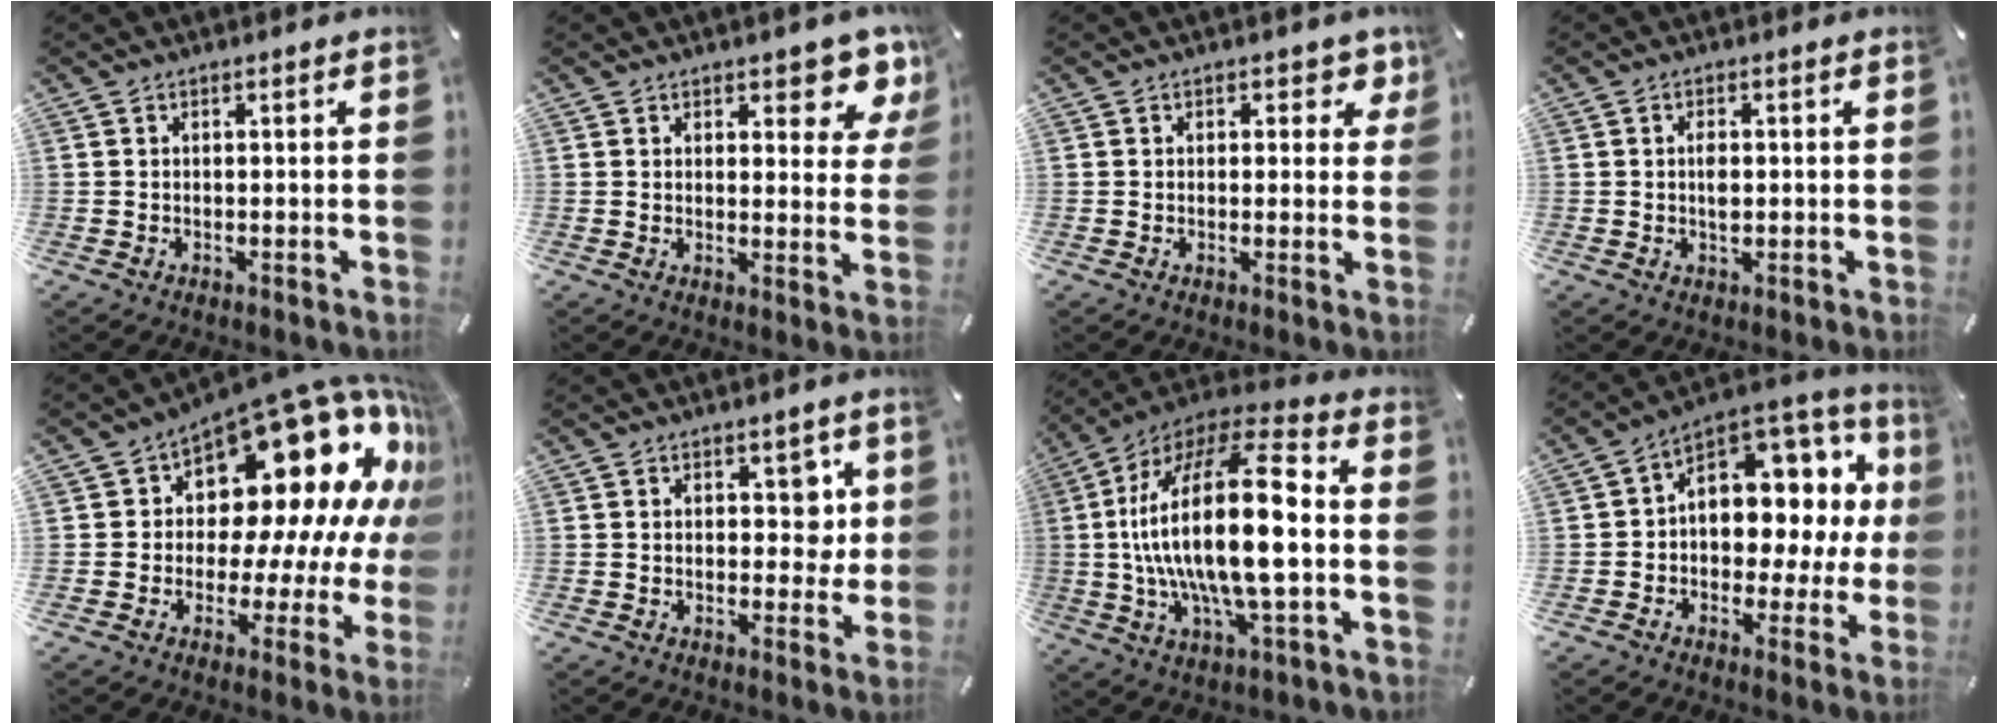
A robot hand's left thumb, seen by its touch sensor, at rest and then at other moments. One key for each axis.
{"total": 7.6, "fx": 5.4, "fy": 3.7, "fz": 3.8, "tx": -0.025, "ty": -0.040, "tz": 0.089}
{"total": 3.7, "fx": 1.7, "fy": 2.5, "fz": 2.1, "tx": 0.003, "ty": -0.008, "tz": 0.021}
{"total": 2.7, "fx": 0.1, "fy": 1.4, "fz": 2.3, "tx": -0.055, "ty": 0.000, "tz": -0.002}
{"total": 23.4, "fx": 10.9, "fy": 13.1, "fz": 16.0, "tx": -0.219, "ty": -0.097, "tz": 0.190}
{"total": 6.8, "fx": 1.7, "fy": 4.7, "fz": 4.5, "tx": -0.041, "ty": -0.006, "tz": 0.021}
{"total": 26.3, "fx": -0.5, "fy": 9.8, "fz": 24.4, "tx": -0.491, "ty": -0.011, "tz": -0.020}
{"total": 9.9, "fx": 2.0, "fy": 8.0, "fz": 5.5, "tx": -0.062, "ty": -0.042, "tz": 0.039}